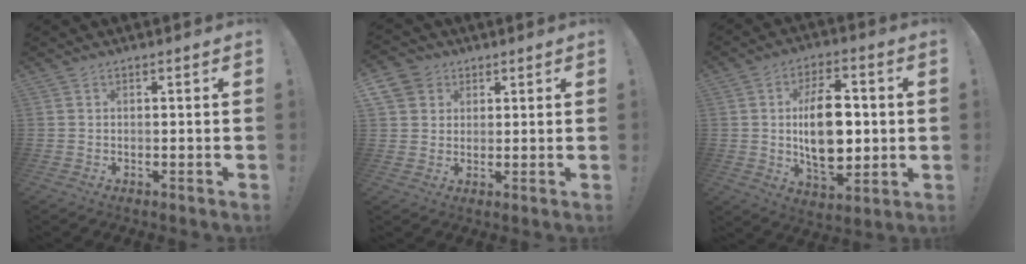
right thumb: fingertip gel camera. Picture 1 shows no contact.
{"total": 6.5, "force": [3.3, 5.5, 1.4], "torque": [-0.024, -0.016, 0.065]}
{"total": 17.6, "force": [0.5, 10.3, 14.3], "torque": [-0.248, -0.006, 0.002]}